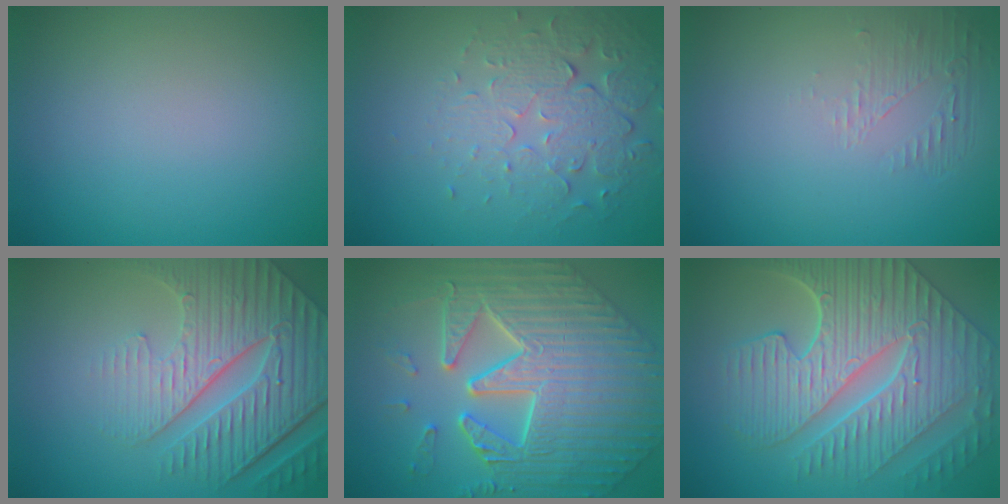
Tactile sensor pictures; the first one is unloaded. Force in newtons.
{"total": 5.4, "press": 3.7, "slide": 3.9}
{"total": 1.3, "press": 0.0, "slide": 1.3}
{"total": 8.3, "press": 6.0, "slide": 5.8}
{"total": 8.9, "press": 7.2, "slide": 5.3}
{"total": 10.1, "press": 7.1, "slide": 7.1}